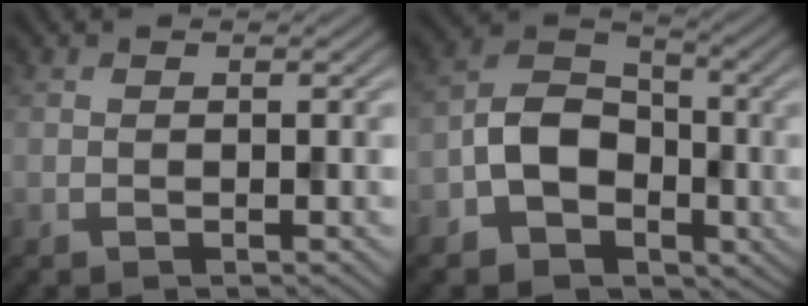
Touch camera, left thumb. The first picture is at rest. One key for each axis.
{"total": 7.6, "fx": -2.8, "fy": 6.0, "fz": 3.8, "tx": -0.070, "ty": 0.000, "tz": -0.065}